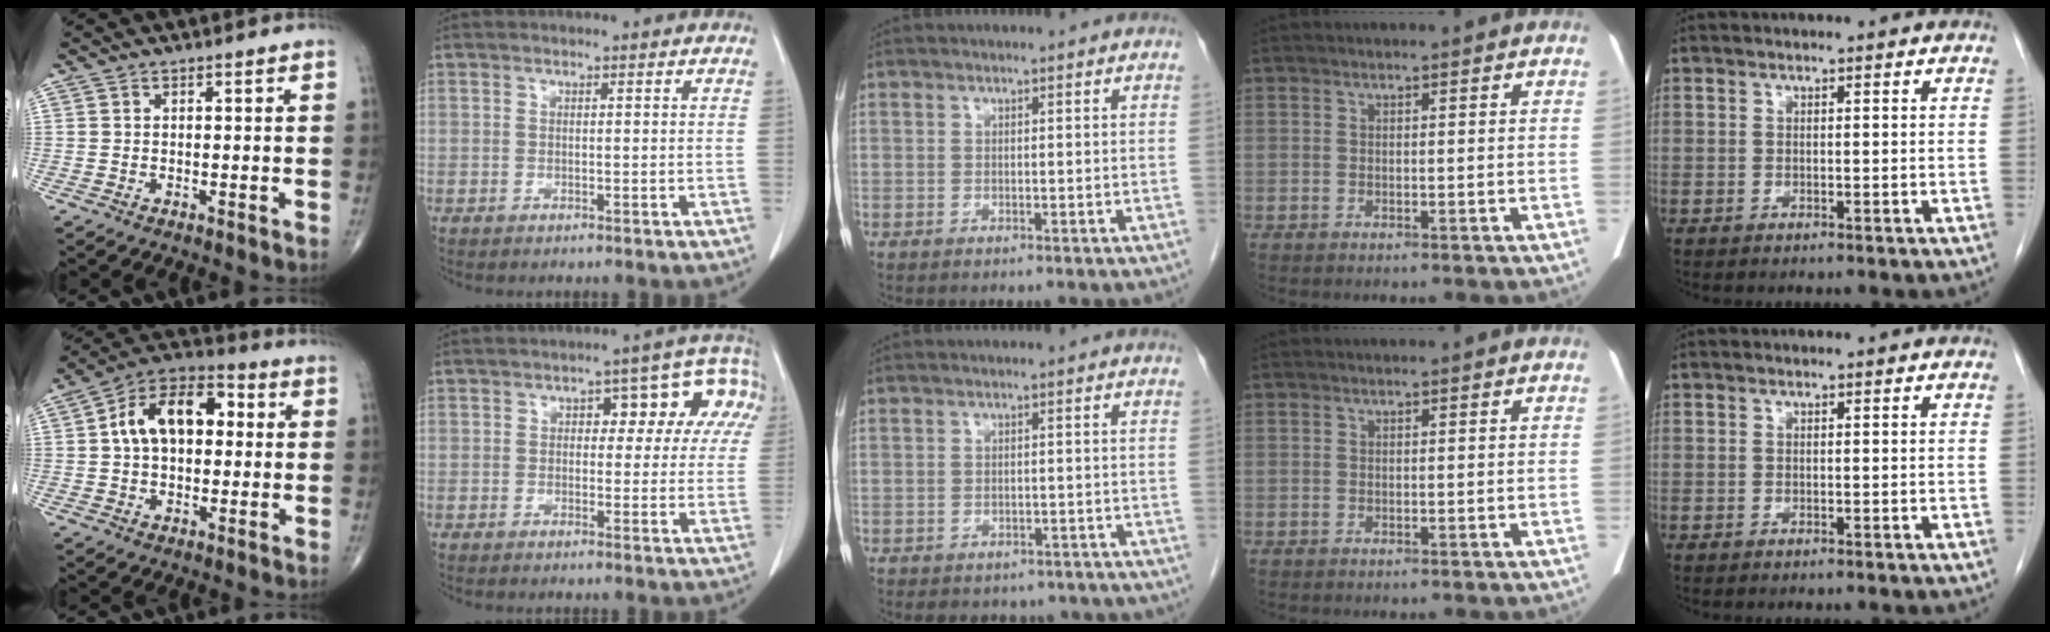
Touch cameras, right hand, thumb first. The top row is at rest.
{"thumb": {"total": 14.7, "force": [2.1, 9.0, 11.4], "torque": [-0.171, 0.033, 0.024]}, "index": {"total": 9.9, "force": [3.3, 5.2, 7.8], "torque": [-0.076, 0.038, 0.036]}, "middle": {"total": 9.8, "force": [-8.2, 4.5, 2.8], "torque": [-0.038, 0.001, -0.085]}}